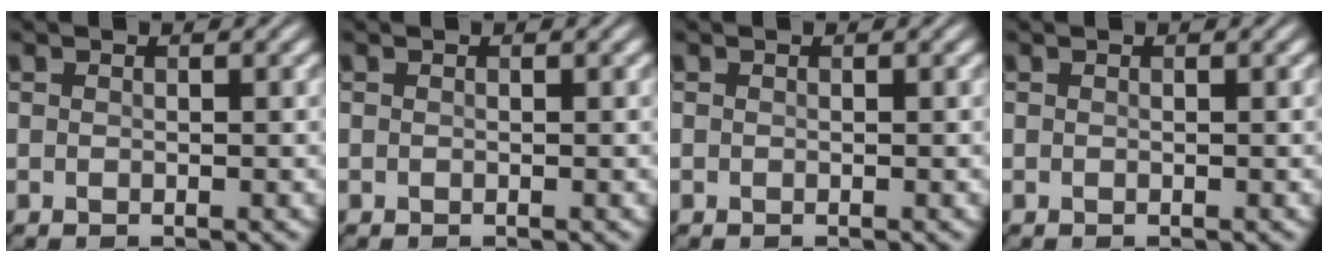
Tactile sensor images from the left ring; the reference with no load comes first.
{"total": 0.0}
{"total": 0.0}
{"total": 0.0}